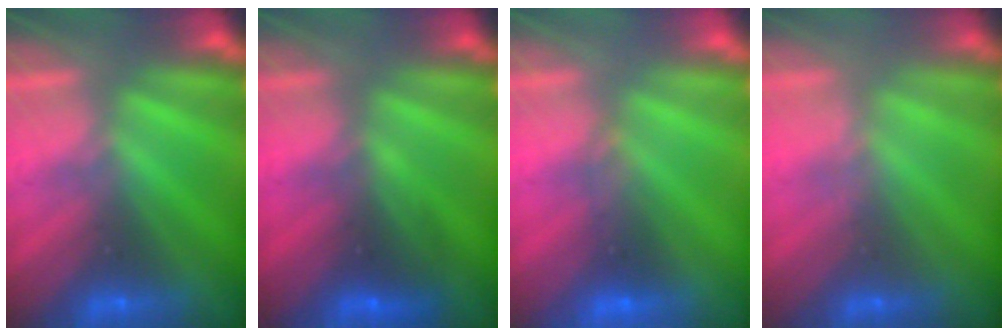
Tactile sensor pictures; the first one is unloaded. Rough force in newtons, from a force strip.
{"total": 2.7}
{"total": 1.7}
{"total": 2.4}